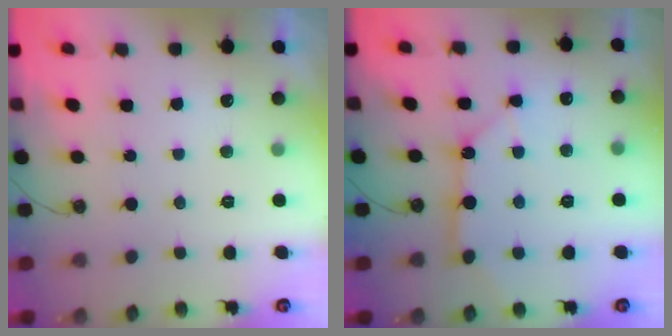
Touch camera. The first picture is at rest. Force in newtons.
{"total": 11.9, "press": 11.8, "slide": 1.3}